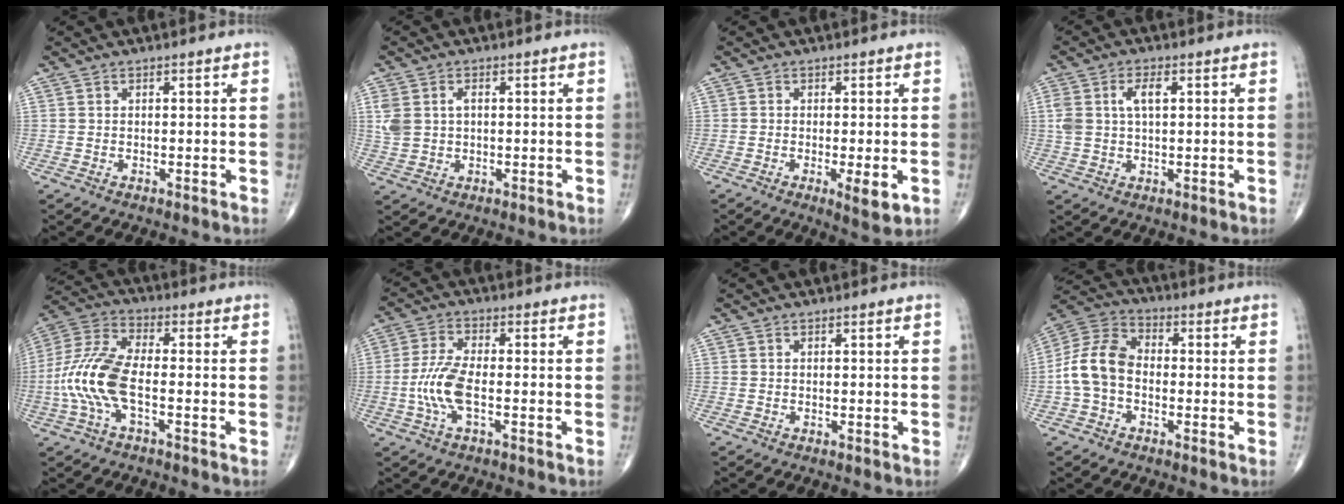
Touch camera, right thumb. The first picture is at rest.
{"total": 5.2, "force": [0.9, 3.6, 3.7], "torque": [-0.084, 0.011, 0.025]}
{"total": 4.7, "force": [-1.3, 1.2, 4.3], "torque": [-0.069, -0.013, -0.022]}
{"total": 5.6, "force": [1.4, 2.8, 4.6], "torque": [-0.103, 0.012, 0.031]}
{"total": 12.4, "force": [-2.7, 5.1, 11.0], "torque": [-0.256, 0.028, -0.057]}
{"total": 6.6, "force": [-1.5, 2.4, 6.0], "torque": [-0.140, 0.010, -0.032]}
{"total": 0.0}
{"total": 10.4, "force": [-1.6, 7.2, 7.2], "torque": [-0.138, 0.032, -0.045]}